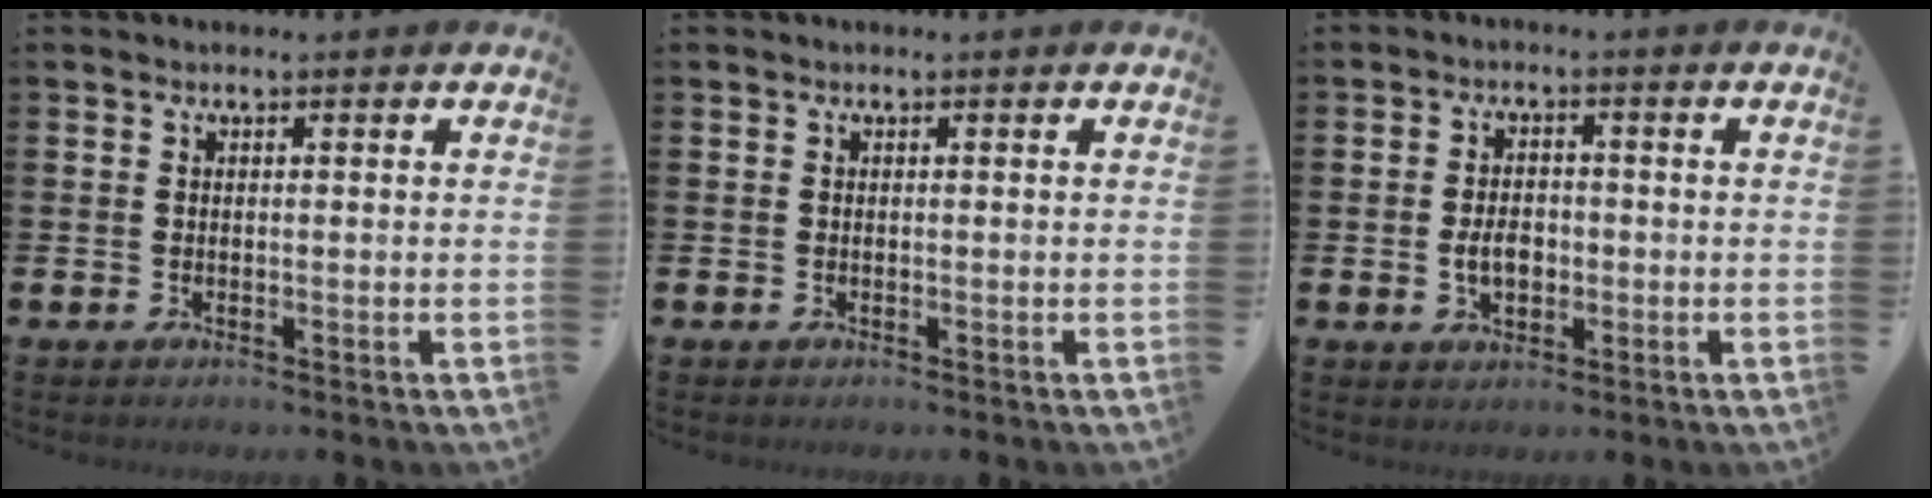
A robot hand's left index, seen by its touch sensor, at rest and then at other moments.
{"total": 0.0}
{"total": 3.6, "force": [-0.7, 2.4, 2.6], "torque": [-0.032, -0.003, -0.018]}